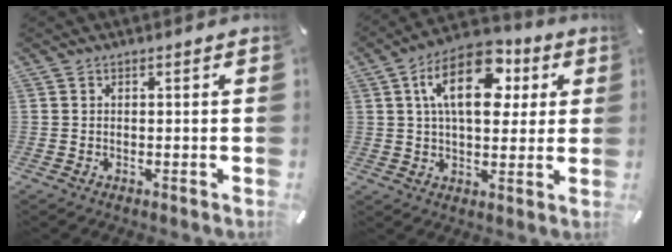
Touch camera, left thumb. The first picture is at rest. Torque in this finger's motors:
{"motor_torque": [0.61, 0.83, 1.46, -1.31, 0.48]}